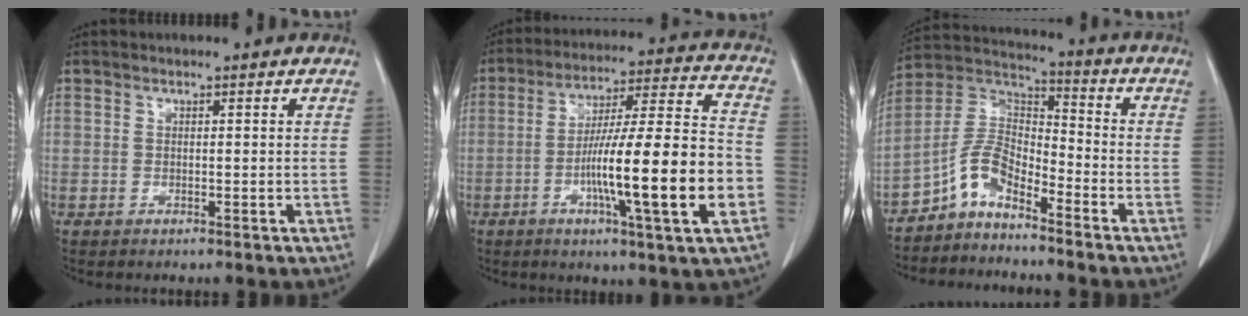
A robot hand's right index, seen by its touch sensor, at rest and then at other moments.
{"total": 19.0, "force": [-5.0, 0.4, 18.3], "torque": [-0.285, 0.003, -0.080]}
{"total": 7.7, "force": [-5.4, 3.1, 4.5], "torque": [-0.098, 0.026, -0.112]}